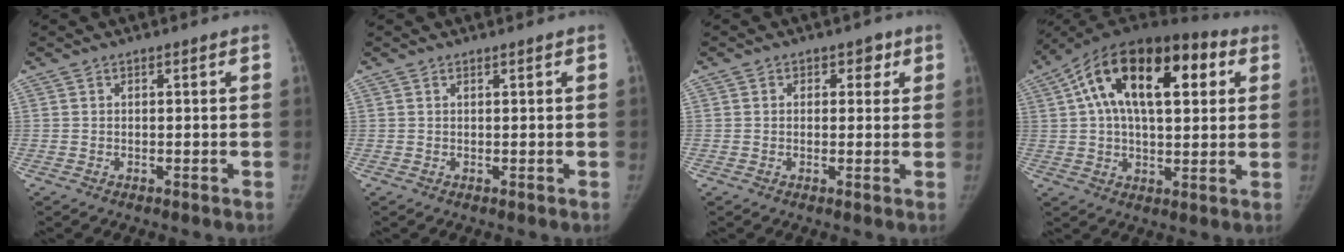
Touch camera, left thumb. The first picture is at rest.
{"total": 0.0}
{"total": 3.4, "force": [1.1, 2.7, 1.6], "torque": [0.009, 0.000, 0.008]}
{"total": 21.3, "force": [6.1, 10.6, 17.5], "torque": [-0.283, 0.036, 0.089]}